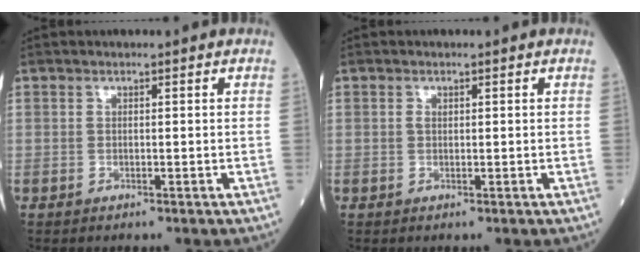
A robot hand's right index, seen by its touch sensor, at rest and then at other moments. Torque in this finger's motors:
{"motor_torque": [0.15, 0.04, -0.03, 0.01]}